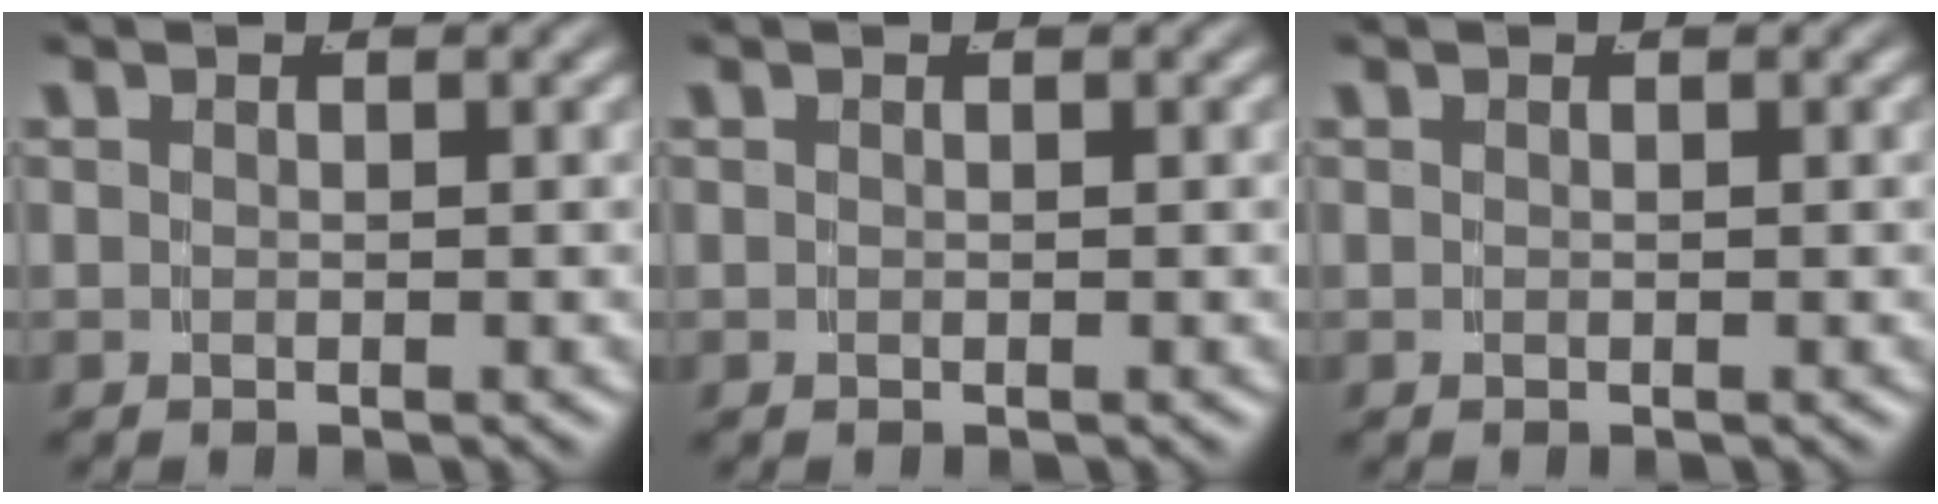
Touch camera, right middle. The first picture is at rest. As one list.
[{"total": 0.0}, {"total": 0.0}]